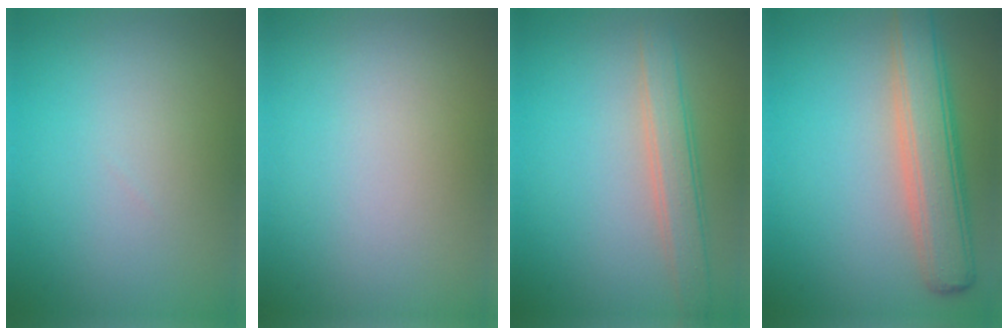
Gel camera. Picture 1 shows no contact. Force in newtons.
{"total": 0.0}
{"total": 2.9, "press": 2.9, "slide": 0.2}
{"total": 5.3, "press": 5.3, "slide": 0.4}